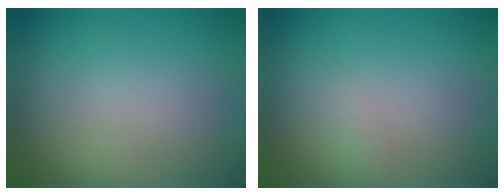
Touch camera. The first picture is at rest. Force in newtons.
{"total": 0.8, "press": 0.8, "slide": 0.0}